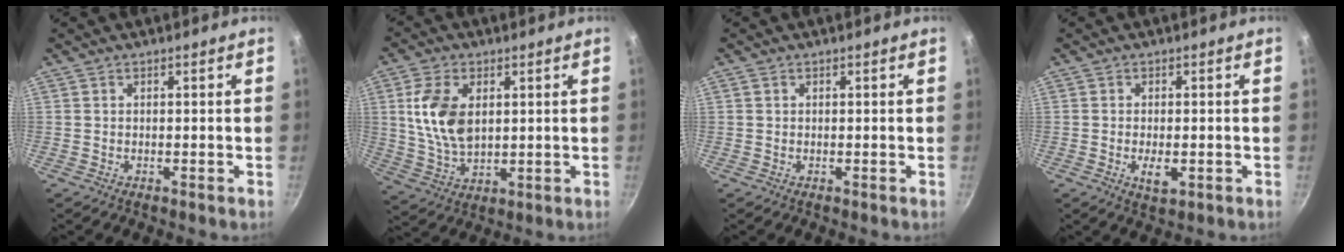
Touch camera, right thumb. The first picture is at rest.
{"total": 11.3, "force": [2.5, 6.9, 8.7], "torque": [-0.159, -0.016, 0.052]}
{"total": 0.6, "force": [0.2, 0.5, 0.2], "torque": [-0.001, 0.003, 0.001]}
{"total": 3.7, "force": [-0.9, 1.7, 3.2], "torque": [-0.054, -0.004, -0.011]}